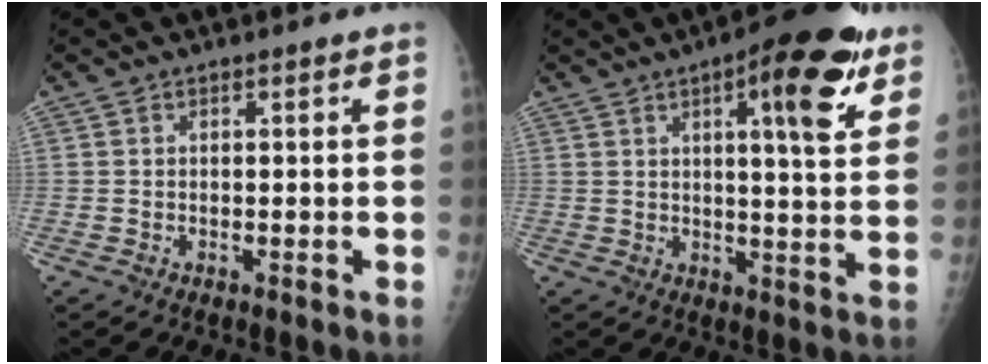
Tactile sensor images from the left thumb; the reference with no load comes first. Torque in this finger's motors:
{"motor_torque": [0.21, 0.42, -0.09, -0.20, 0.15]}